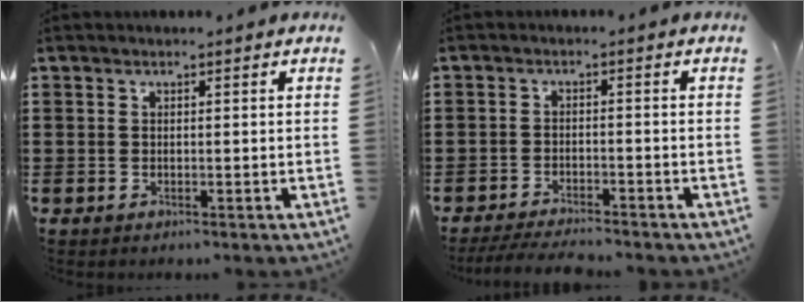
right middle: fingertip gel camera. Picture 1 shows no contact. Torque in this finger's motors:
{"motor_torque": [0.30, 0.26, 0.18, 0.05]}